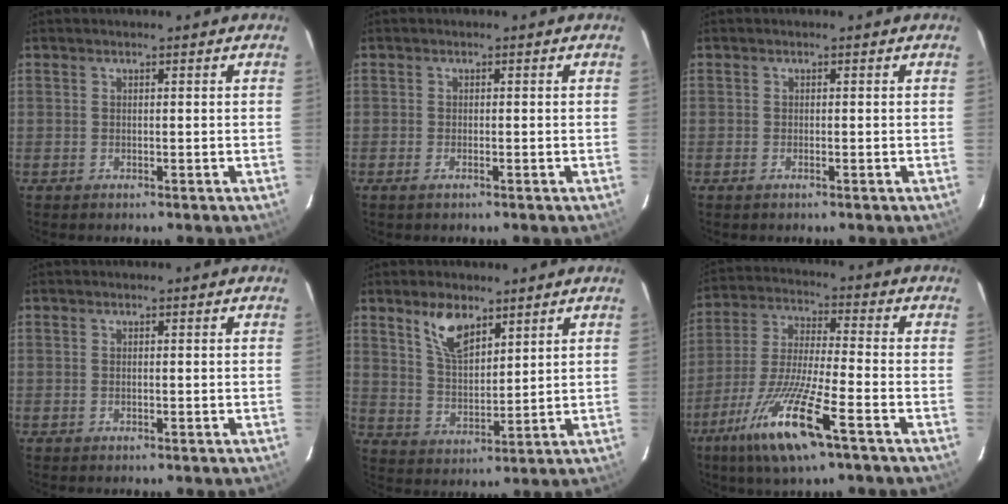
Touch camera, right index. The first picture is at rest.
{"total": 1.2, "force": [-0.8, 0.4, 0.9], "torque": [-0.019, -0.001, -0.015]}
{"total": 0.6, "force": [-0.4, 0.2, 0.4], "torque": [-0.009, 0.000, -0.009]}
{"total": 0.0}
{"total": 8.3, "force": [5.3, 3.8, 5.1], "torque": [-0.091, 0.006, 0.107]}
{"total": 15.9, "force": [-8.7, 2.0, 13.2], "torque": [-0.277, -0.032, -0.167]}